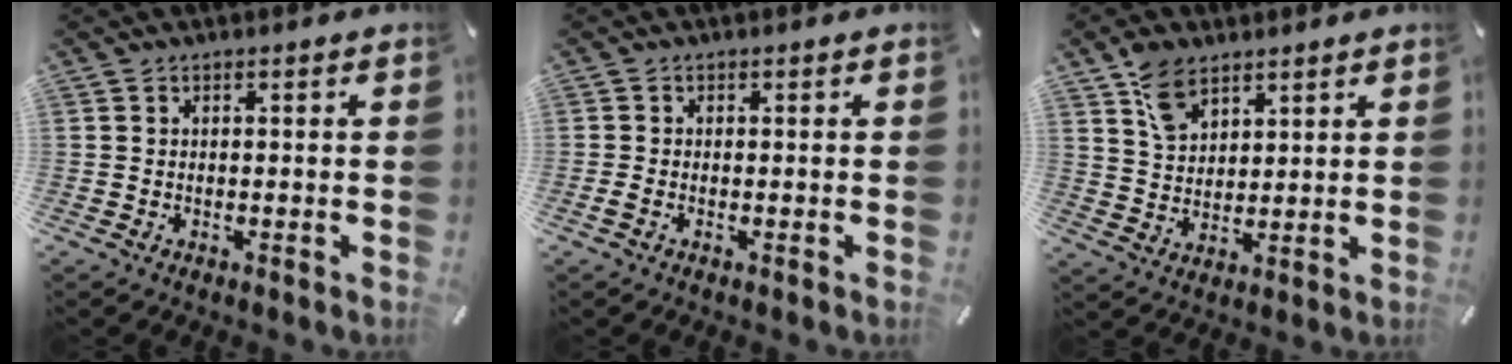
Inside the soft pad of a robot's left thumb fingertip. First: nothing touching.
{"total": 1.2, "force": [-0.3, 0.5, 1.0], "torque": [-0.017, -0.001, -0.006]}
{"total": 7.8, "force": [5.1, 4.9, 3.3], "torque": [-0.066, -0.011, 0.097]}